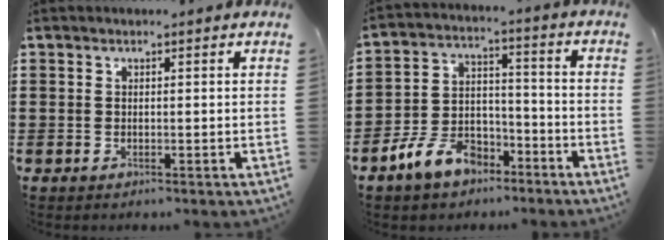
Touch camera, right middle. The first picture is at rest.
{"total": 8.5, "force": [-6.5, 4.3, 3.3], "torque": [-0.076, 0.027, -0.129]}